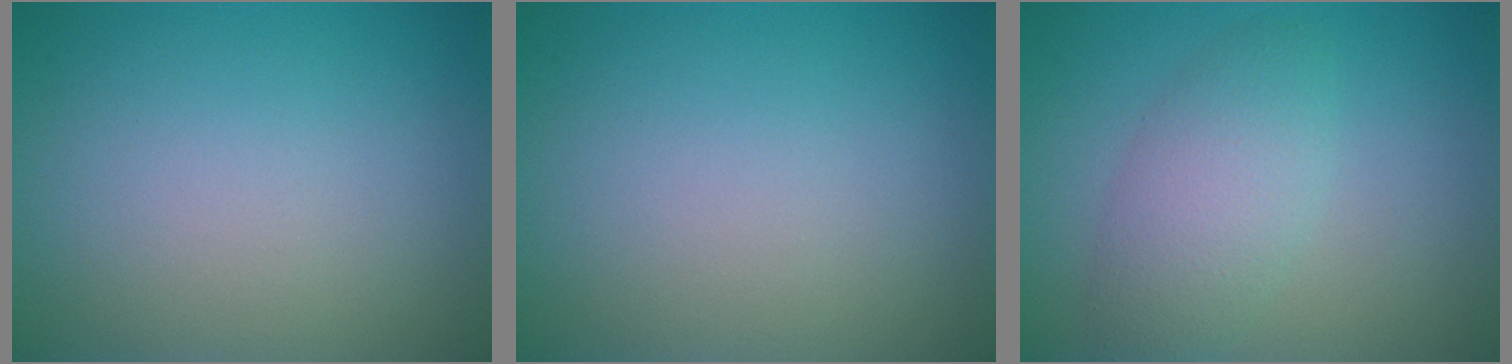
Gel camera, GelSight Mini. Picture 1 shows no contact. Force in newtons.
{"total": 0.0}
{"total": 3.9, "press": 3.9, "slide": 0.2}